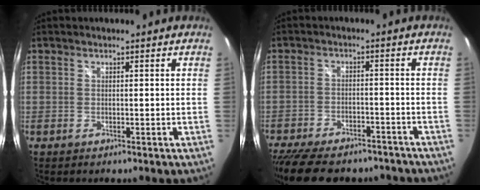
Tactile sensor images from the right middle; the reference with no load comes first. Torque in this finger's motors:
{"motor_torque": [1.03, -1.11, 0.49, 0.14]}